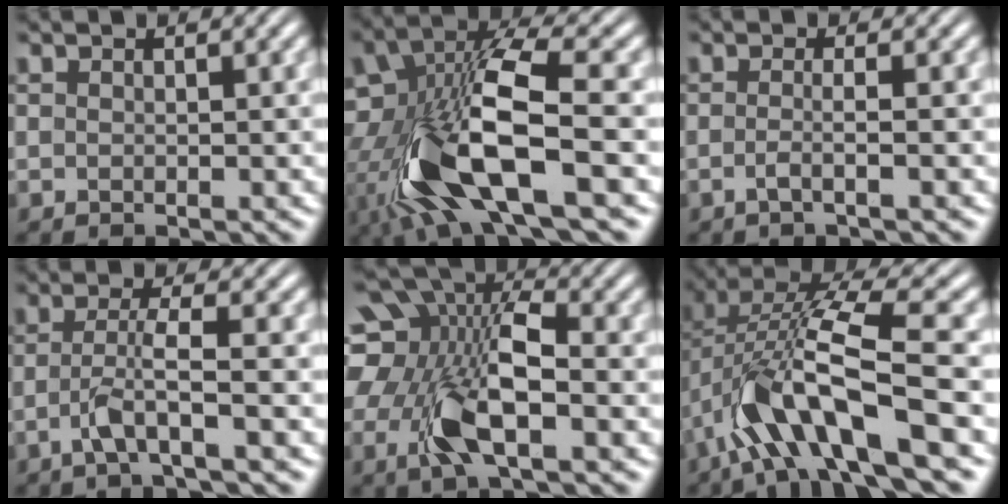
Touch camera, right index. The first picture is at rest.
{"total": 10.9, "force": [-1.5, 5.7, 9.1], "torque": [-0.196, -0.024, -0.014]}
{"total": 1.9, "force": [-1.3, -0.5, 1.3], "torque": [-0.033, -0.011, -0.020]}
{"total": 3.0, "force": [-1.7, -0.4, 2.4], "torque": [-0.051, -0.003, -0.028]}
{"total": 9.7, "force": [0.3, 6.7, 7.1], "torque": [-0.153, -0.017, 0.004]}
{"total": 7.1, "force": [-1.1, 2.8, 6.4], "torque": [-0.140, -0.013, -0.011]}